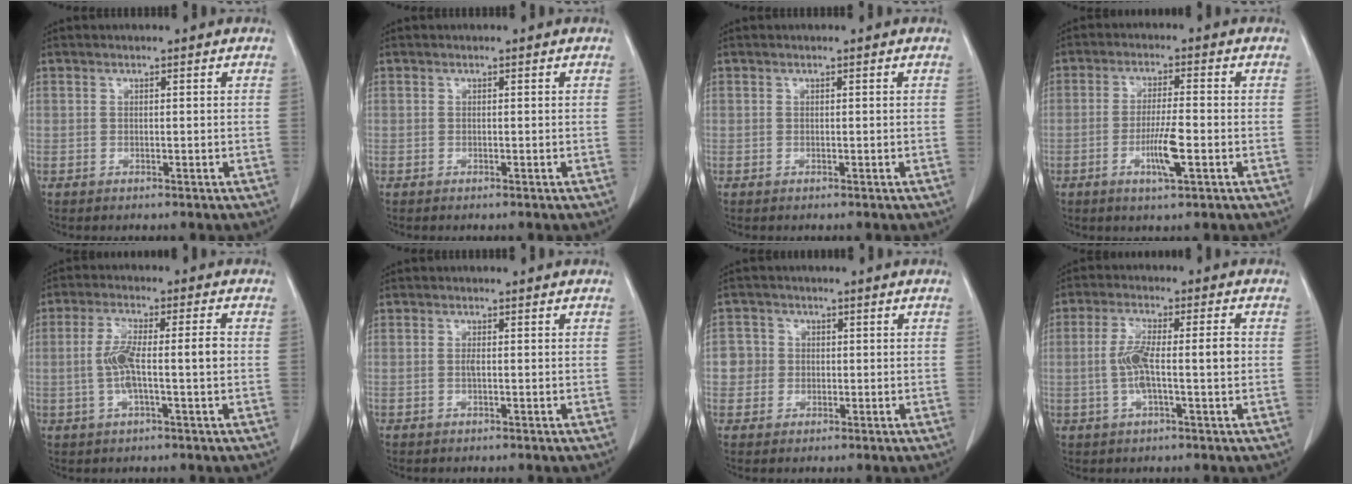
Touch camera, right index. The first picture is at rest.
{"total": 0.0}
{"total": 0.0}
{"total": 5.9, "force": [-1.9, 0.4, 5.5], "torque": [-0.102, -0.007, -0.033]}
{"total": 7.0, "force": [-0.5, 0.9, 6.9], "torque": [-0.139, 0.015, -0.009]}
{"total": 0.6, "force": [0.0, 0.0, 0.6], "torque": [-0.011, 0.001, 0.001]}
{"total": 3.5, "force": [0.0, 3.5, 0.2], "torque": [0.010, 0.014, 0.000]}
{"total": 7.1, "force": [-0.3, 1.0, 7.0], "torque": [-0.140, 0.013, -0.006]}